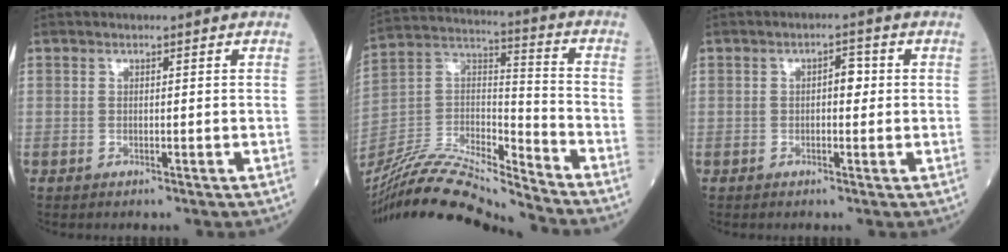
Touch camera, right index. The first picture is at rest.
{"total": 20.8, "force": [-19.6, 0.6, 7.1], "torque": [-0.153, 0.012, -0.352]}
{"total": 2.6, "force": [0.2, 1.2, 2.3], "torque": [-0.034, 0.014, 0.001]}